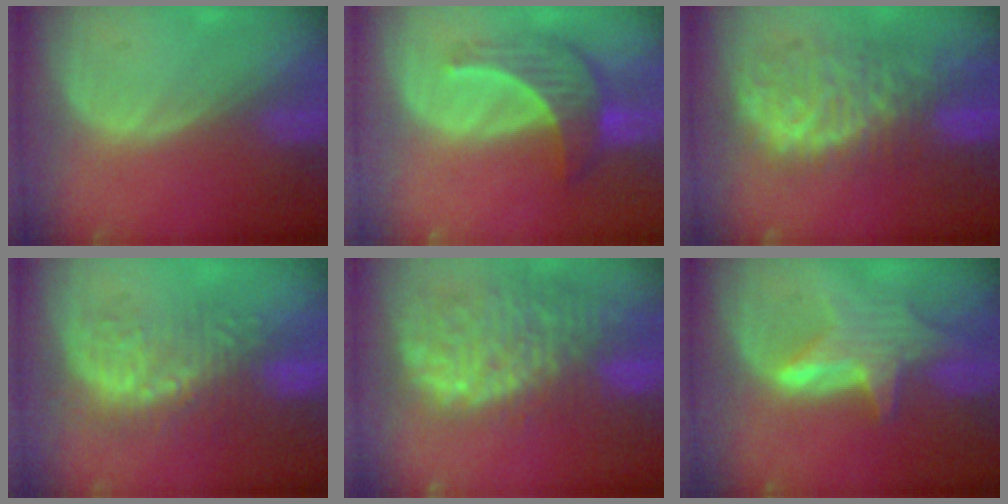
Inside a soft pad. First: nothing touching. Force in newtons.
{"total": 7.3, "press": 6.8, "slide": 2.5}
{"total": 11.0, "press": 9.4, "slide": 5.7}
{"total": 8.8, "press": 8.6, "slide": 2.0}
{"total": 13.8, "press": 11.6, "slide": 7.5}
{"total": 6.9, "press": 6.5, "slide": 2.4}